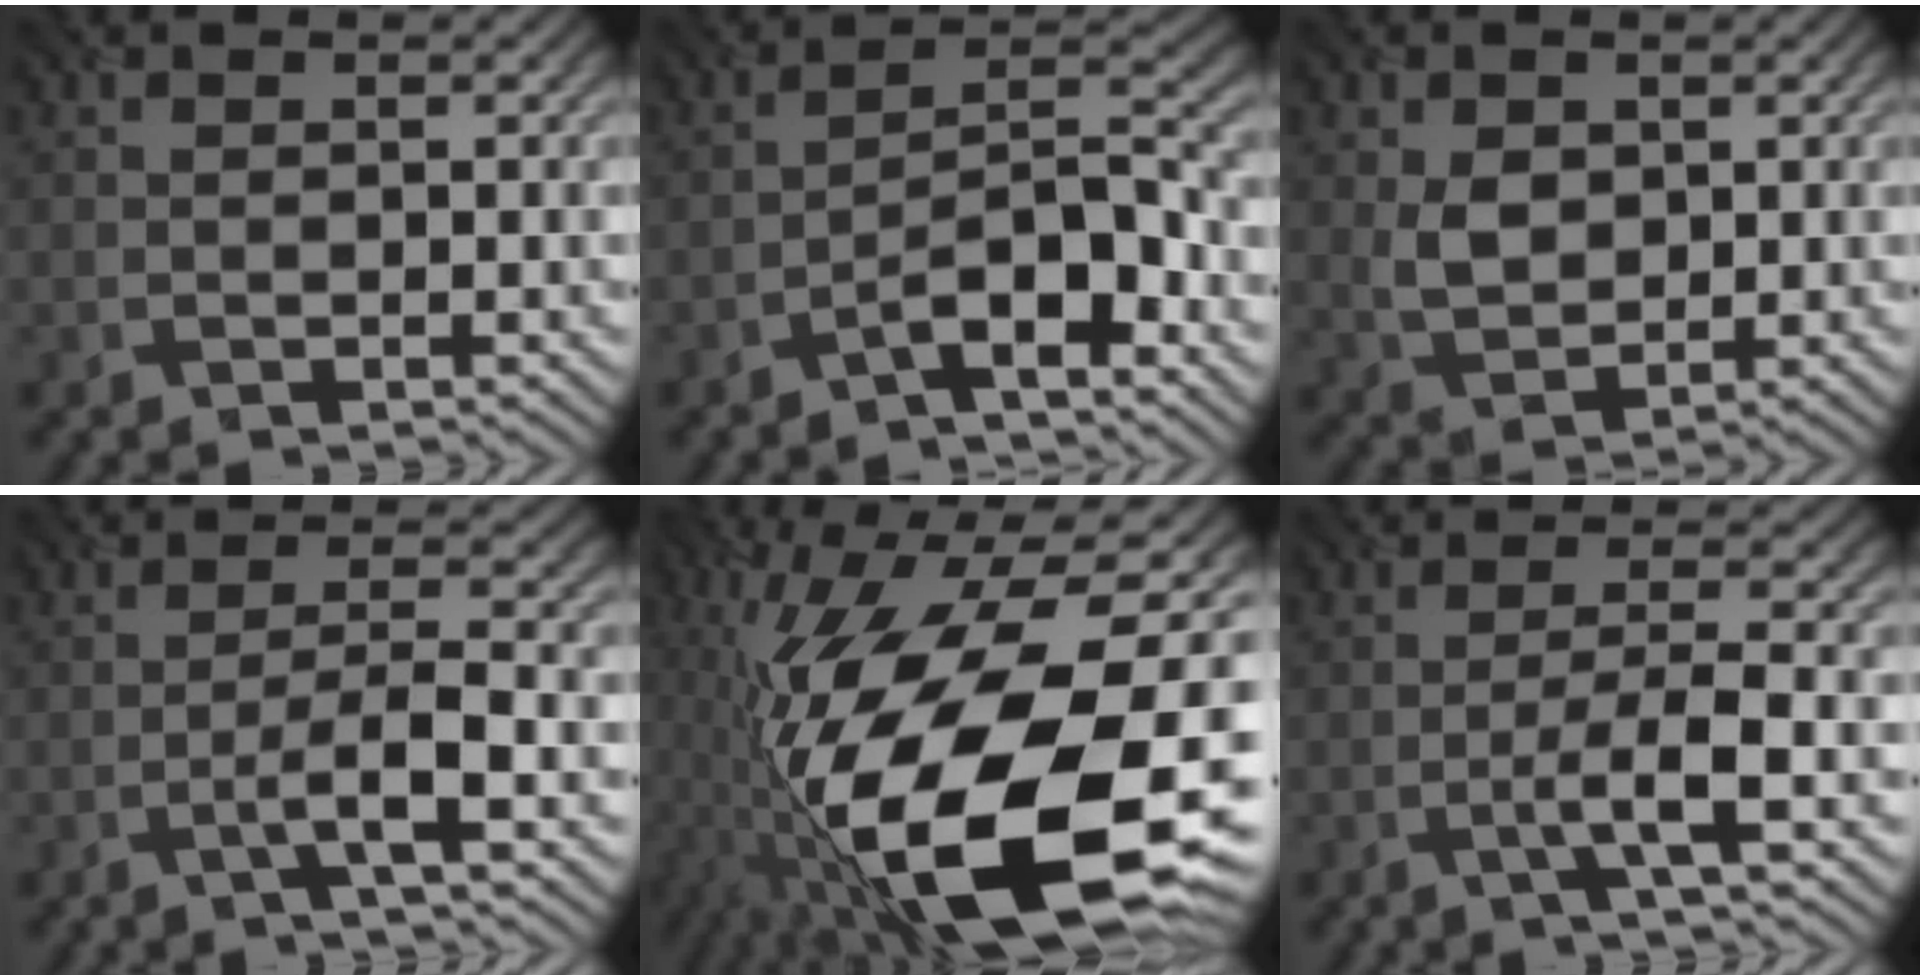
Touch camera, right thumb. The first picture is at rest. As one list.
[{"total": 7.7, "force": [-5.0, 1.8, 5.5], "torque": [-0.086, 0.019, -0.097]}, {"total": 3.4, "force": [0.8, 2.6, 2.1], "torque": [-0.051, -0.004, 0.017]}, {"total": 4.4, "force": [-2.2, 0.2, 3.9], "torque": [-0.067, 0.014, -0.054]}, {"total": 21.2, "force": [-7.6, 8.2, 18.0], "torque": [-0.354, -0.028, -0.126]}, {"total": 4.6, "force": [-2.1, 0.1, 4.1], "torque": [-0.070, 0.014, -0.053]}]